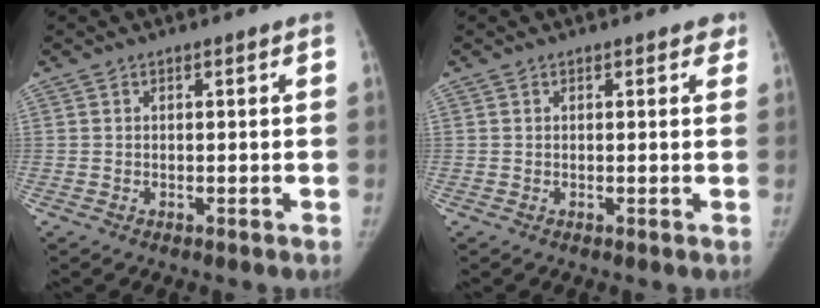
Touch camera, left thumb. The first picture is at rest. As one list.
[{"total": 1.5, "force": [1.0, 0.9, 0.6], "torque": [0.012, -0.002, 0.003]}]